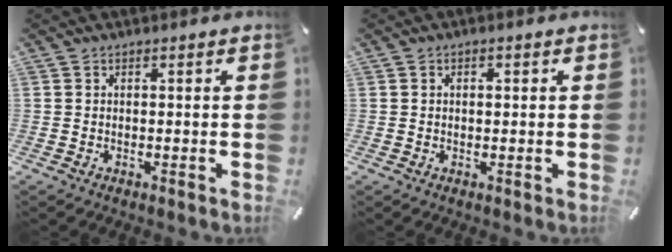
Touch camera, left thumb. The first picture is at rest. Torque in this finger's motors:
{"motor_torque": [0.06, -0.53, -0.10, 0.04, -0.03]}